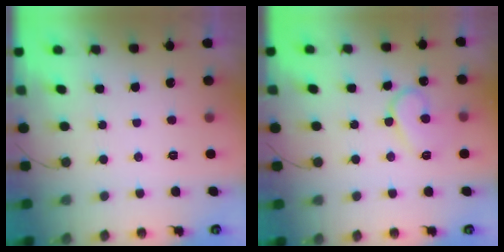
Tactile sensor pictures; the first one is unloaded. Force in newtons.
{"total": 11.1, "press": 11.0, "slide": 1.1}